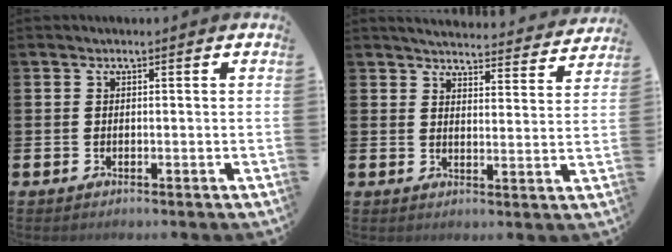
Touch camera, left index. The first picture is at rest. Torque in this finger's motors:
{"motor_torque": [1.07, -1.07, 0.26, 0.07]}